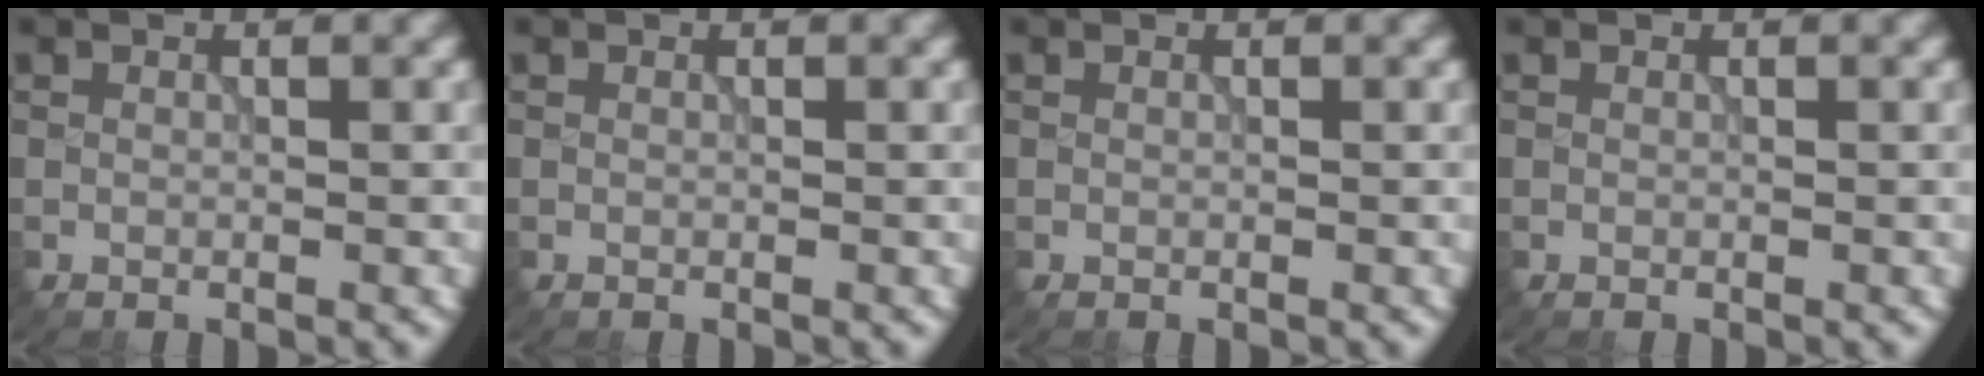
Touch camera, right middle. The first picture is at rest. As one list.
[{"total": 0.0}, {"total": 0.0}, {"total": 0.0}]